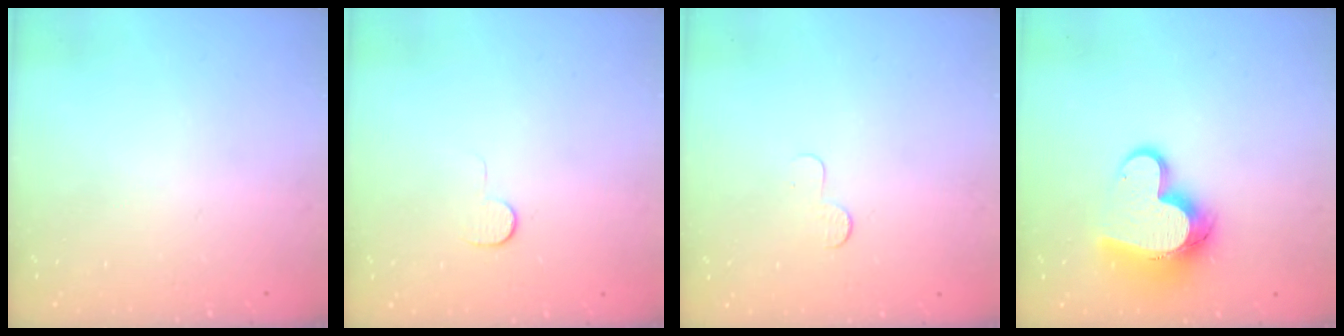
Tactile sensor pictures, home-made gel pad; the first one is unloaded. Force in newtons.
{"total": 5.6, "press": 5.6, "slide": 0.4}
{"total": 4.0, "press": 4.0, "slide": 0.4}
{"total": 13.8, "press": 13.7, "slide": 1.2}